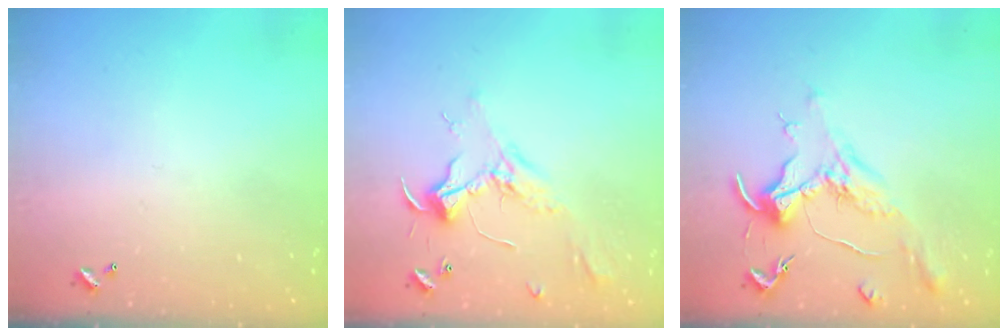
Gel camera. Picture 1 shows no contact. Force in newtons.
{"total": 2.3, "press": 2.2, "slide": 0.7}
{"total": 1.8, "press": 1.5, "slide": 0.9}